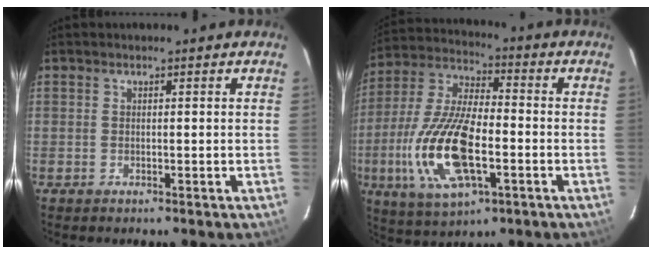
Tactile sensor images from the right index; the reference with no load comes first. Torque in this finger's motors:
{"motor_torque": [2.14, 0.00, 0.56, 0.19]}